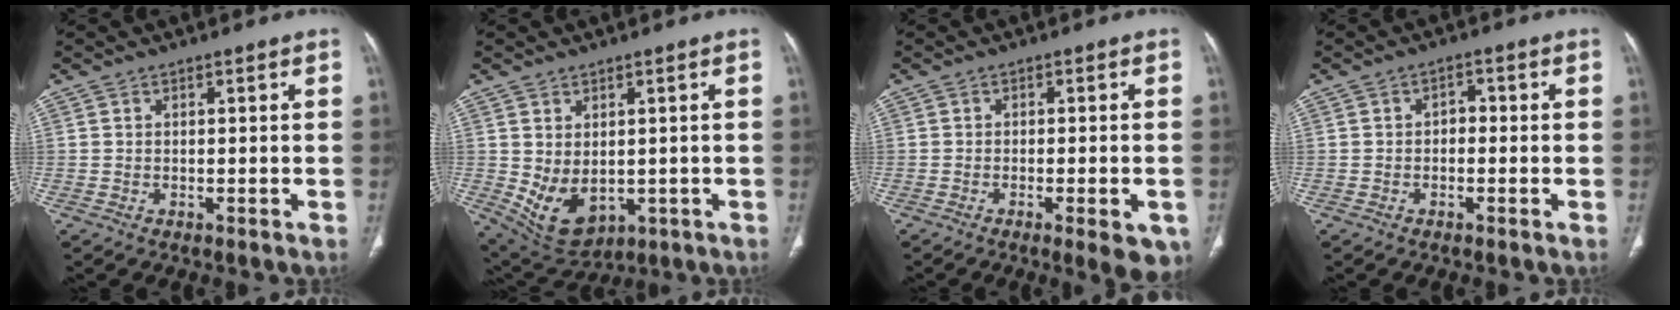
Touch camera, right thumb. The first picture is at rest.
{"total": 9.1, "force": [-0.7, 6.0, 6.8], "torque": [-0.106, -0.008, 0.019]}
{"total": 7.7, "force": [-3.6, 2.1, 6.5], "torque": [-0.074, -0.001, -0.045]}
{"total": 2.0, "force": [-0.4, 1.5, 1.2], "torque": [-0.007, 0.010, -0.014]}